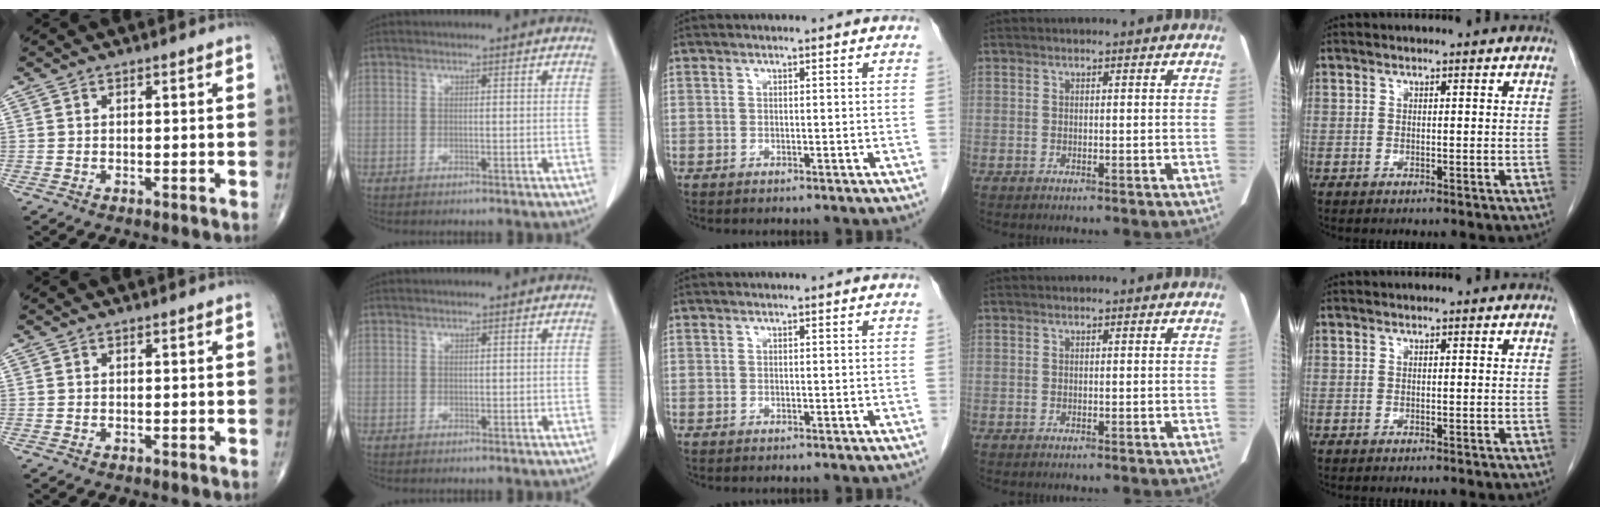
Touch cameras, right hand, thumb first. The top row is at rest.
{}